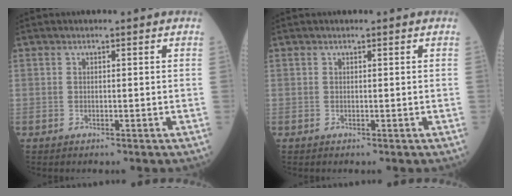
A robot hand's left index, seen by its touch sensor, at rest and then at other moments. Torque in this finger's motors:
{"motor_torque": [0.00, 0.00, 0.02, 0.00]}